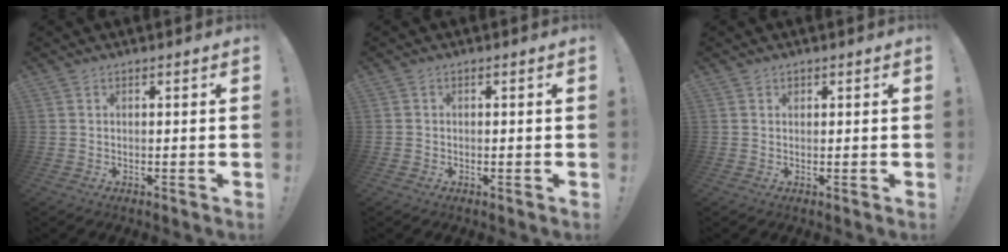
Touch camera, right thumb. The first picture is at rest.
{"total": 0.9, "force": [-0.5, 0.7, 0.0], "torque": [-0.005, 0.006, -0.008]}
{"total": 0.8, "force": [0.6, 0.6, 0.0], "torque": [0.012, -0.004, 0.009]}